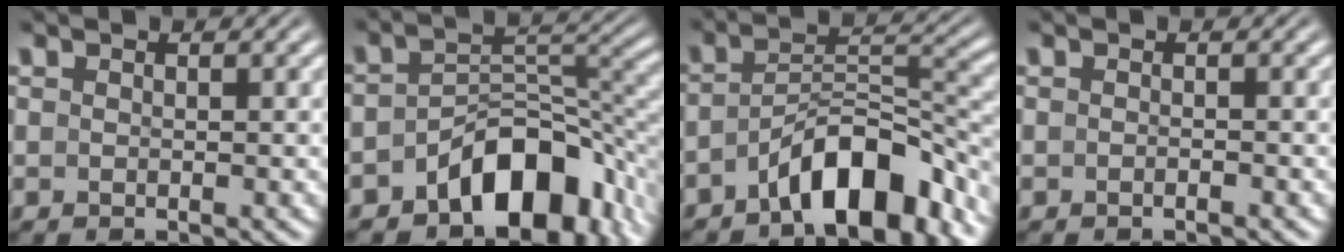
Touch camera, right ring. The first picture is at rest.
{"total": 10.1, "force": [-5.8, 5.3, 6.4], "torque": [-0.096, -0.019, -0.080]}
{"total": 7.9, "force": [-4.8, 3.0, 5.5], "torque": [-0.068, -0.009, -0.068]}
{"total": 0.6, "force": [-0.5, -0.2, 0.1], "torque": [-0.002, 0.005, -0.012]}